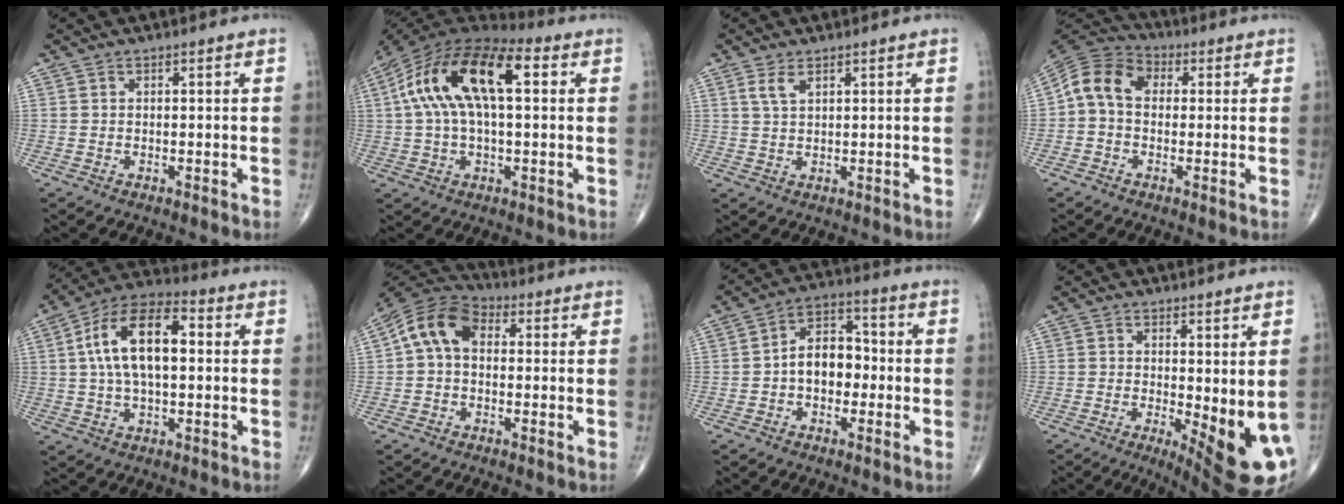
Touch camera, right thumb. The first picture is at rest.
{"total": 19.1, "force": [4.0, 9.0, 16.3], "torque": [-0.304, 0.039, 0.058]}
{"total": 2.8, "force": [1.5, 1.2, 2.0], "torque": [-0.042, 0.001, 0.037]}
{"total": 9.1, "force": [0.5, 6.9, 6.0], "torque": [-0.094, 0.029, -0.007]}
{"total": 15.0, "force": [2.0, 7.6, 12.8], "torque": [-0.228, 0.031, 0.027]}
{"total": 9.7, "force": [1.0, 6.8, 6.8], "torque": [-0.118, 0.031, 0.003]}
{"total": 8.8, "force": [-1.2, 6.1, 6.3], "torque": [-0.073, 0.034, -0.035]}
{"total": 12.1, "force": [-2.6, 3.6, 11.2], "torque": [-0.143, -0.024, -0.025]}